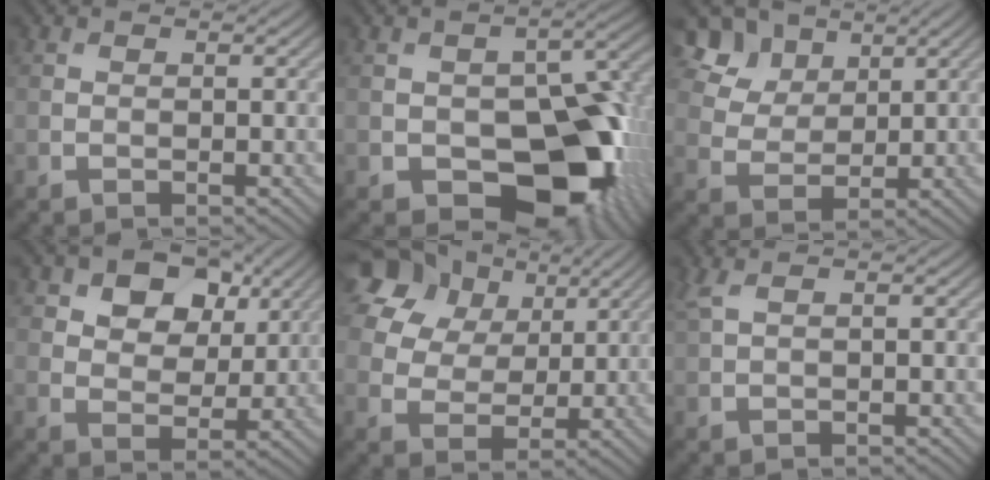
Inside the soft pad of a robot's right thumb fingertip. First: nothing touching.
{"total": 15.0, "force": [-5.1, 9.0, 10.8], "torque": [-0.130, -0.012, -0.084]}
{"total": 9.3, "force": [5.8, 5.8, 4.4], "torque": [-0.140, 0.002, 0.113]}
{"total": 8.7, "force": [4.3, 5.7, 5.0], "torque": [-0.086, -0.008, 0.064]}
{"total": 16.6, "force": [8.6, 11.7, 8.2], "torque": [-0.236, 0.058, 0.189]}
{"total": 2.1, "force": [1.2, 0.6, 1.7], "torque": [-0.043, 0.011, 0.027]}